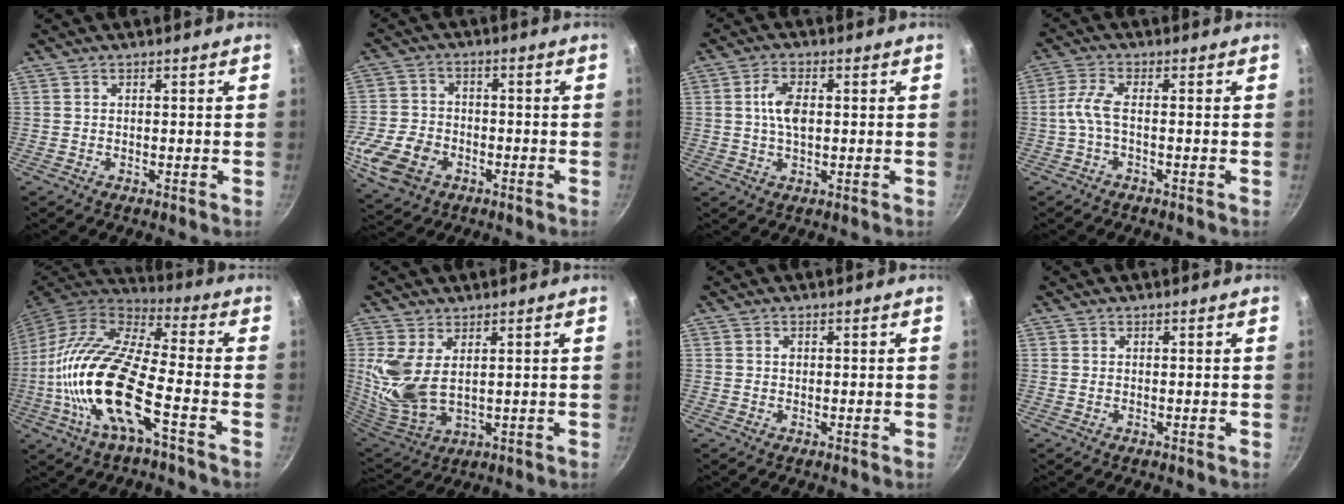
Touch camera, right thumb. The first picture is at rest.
{"total": 10.8, "force": [-4.2, 7.8, 6.2], "torque": [-0.124, 0.015, -0.074]}
{"total": 5.6, "force": [0.6, 2.8, 4.8], "torque": [-0.095, 0.005, 0.011]}
{"total": 4.3, "force": [-0.7, 1.3, 4.0], "torque": [-0.101, 0.010, -0.021]}
{"total": 21.2, "force": [-6.3, 6.7, 19.1], "torque": [-0.411, 0.029, -0.116]}
{"total": 11.2, "force": [2.2, 6.1, 9.2], "torque": [-0.201, -0.015, 0.064]}
{"total": 0.8, "force": [0.2, 0.5, 0.6], "torque": [-0.009, 0.000, 0.005]}
{"total": 0.0}